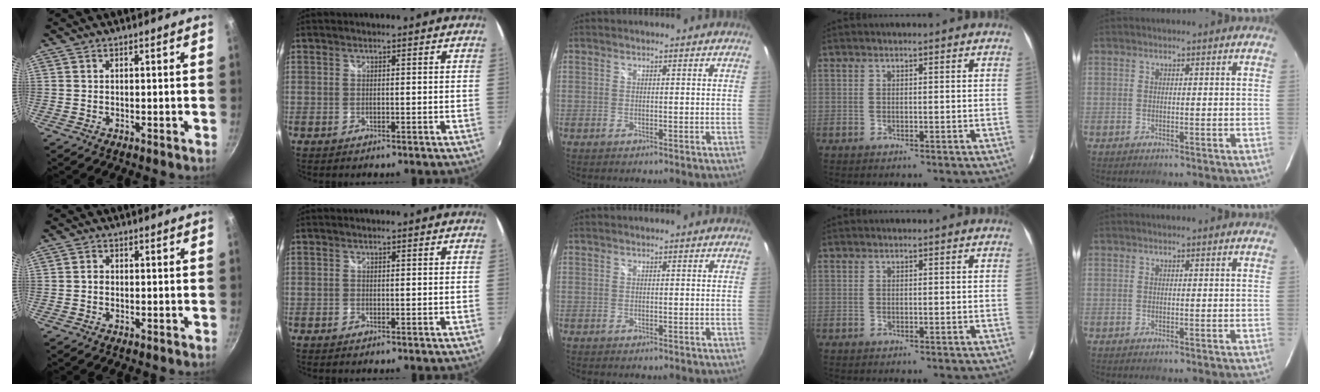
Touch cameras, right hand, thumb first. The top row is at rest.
{"thumb": {"total": 1.2, "force": [-0.4, 0.9, 0.6], "torque": [-0.009, 0.007, -0.007]}}